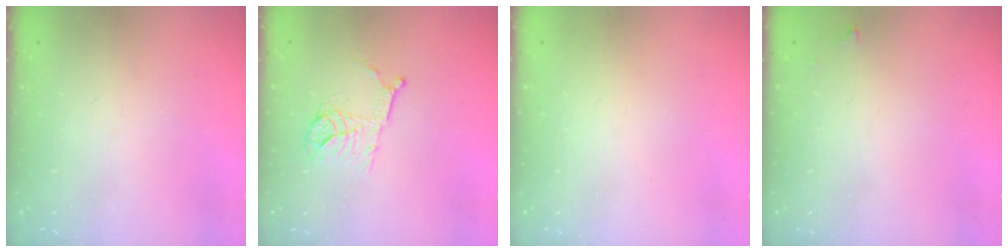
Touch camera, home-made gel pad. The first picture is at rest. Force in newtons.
{"total": 10.4, "press": 10.4, "slide": 0.6}
{"total": 1.5, "press": 1.5, "slide": 0.1}
{"total": 2.5, "press": 2.5, "slide": 0.4}